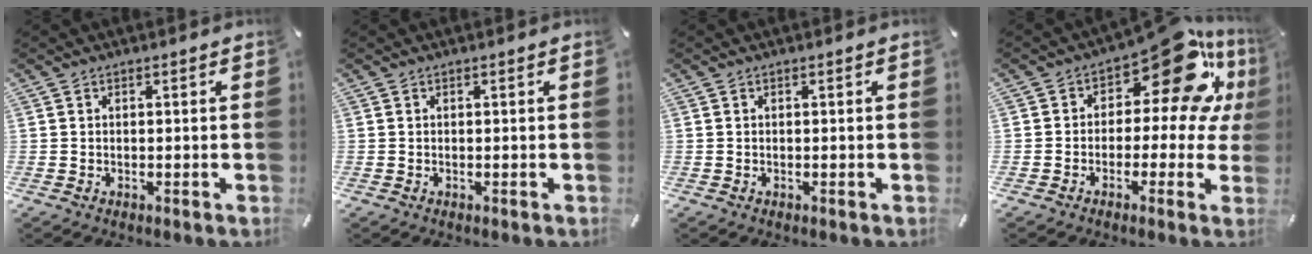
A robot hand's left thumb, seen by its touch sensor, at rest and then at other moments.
{"total": 0.0}
{"total": 0.0}
{"total": 17.4, "force": [8.1, 8.7, 12.7], "torque": [-0.172, -0.052, 0.131]}